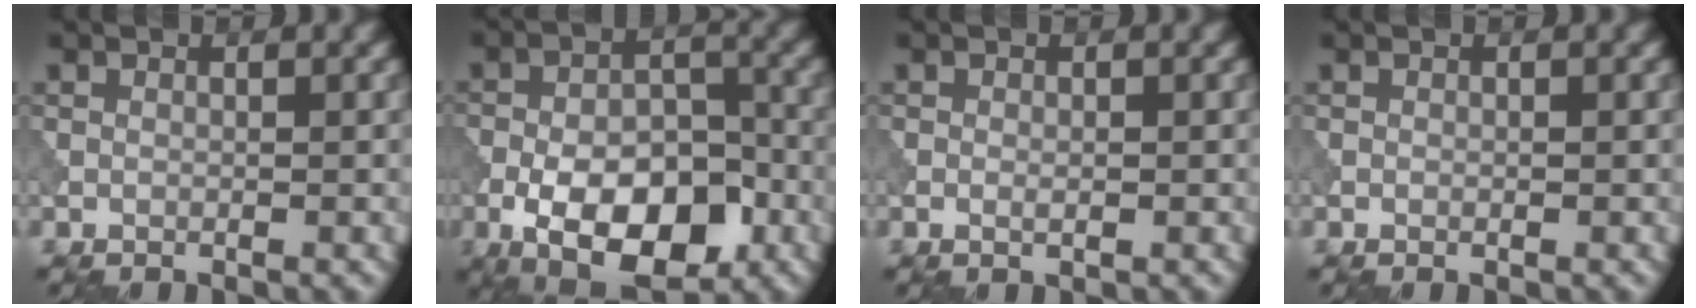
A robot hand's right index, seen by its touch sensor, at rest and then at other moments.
{"total": 10.6, "force": [-4.8, 5.2, 7.9], "torque": [-0.123, 0.003, -0.079]}
{"total": 0.7, "force": [-0.3, 0.3, 0.6], "torque": [-0.007, -0.002, 0.000]}
{"total": 0.0}